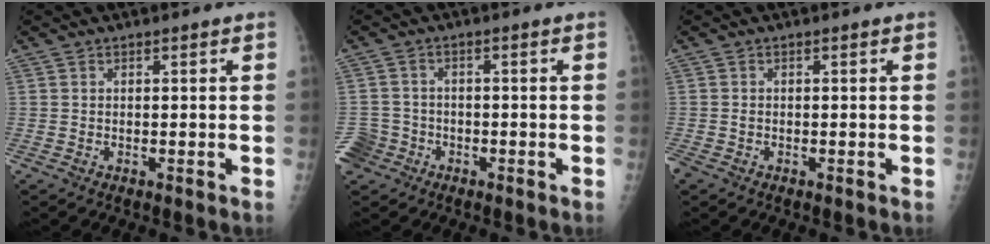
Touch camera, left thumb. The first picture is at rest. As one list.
[{"total": 5.5, "force": [-3.0, 4.5, 0.5], "torque": [-0.003, 0.020, -0.054]}, {"total": 1.4, "force": [-0.6, 1.0, 0.7], "torque": [-0.019, -0.001, -0.012]}]